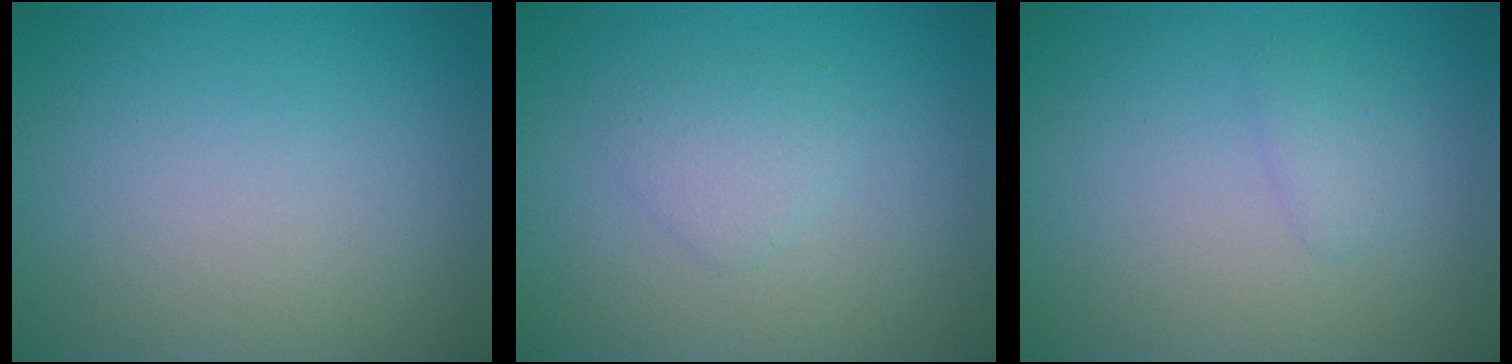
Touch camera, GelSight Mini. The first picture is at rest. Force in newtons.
{"total": 1.5, "press": 1.5, "slide": 0.0}
{"total": 1.0, "press": 1.0, "slide": 0.1}